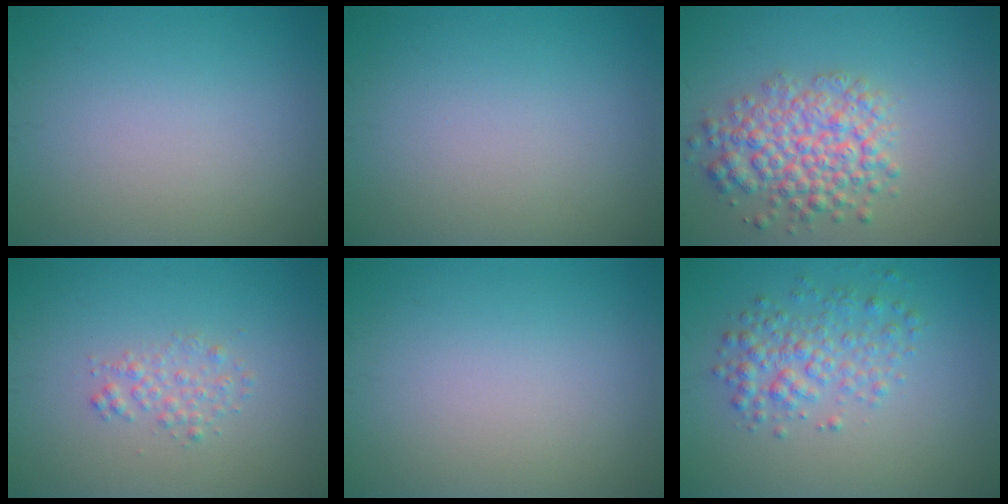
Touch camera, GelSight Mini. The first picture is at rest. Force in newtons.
{"total": 0.0}
{"total": 5.3, "press": 5.3, "slide": 0.2}
{"total": 1.5, "press": 1.5, "slide": 0.0}
{"total": 0.0}
{"total": 3.3, "press": 3.3, "slide": 0.1}